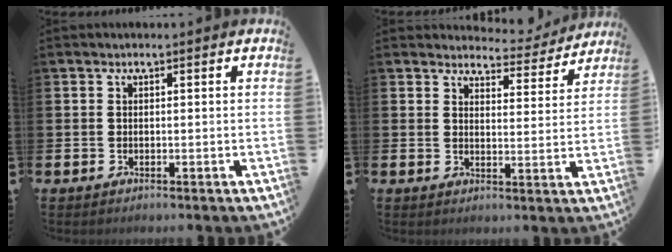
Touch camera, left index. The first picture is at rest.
{"total": 4.1, "force": [4.0, 1.2, 0.3], "torque": [-0.011, -0.031, 0.066]}